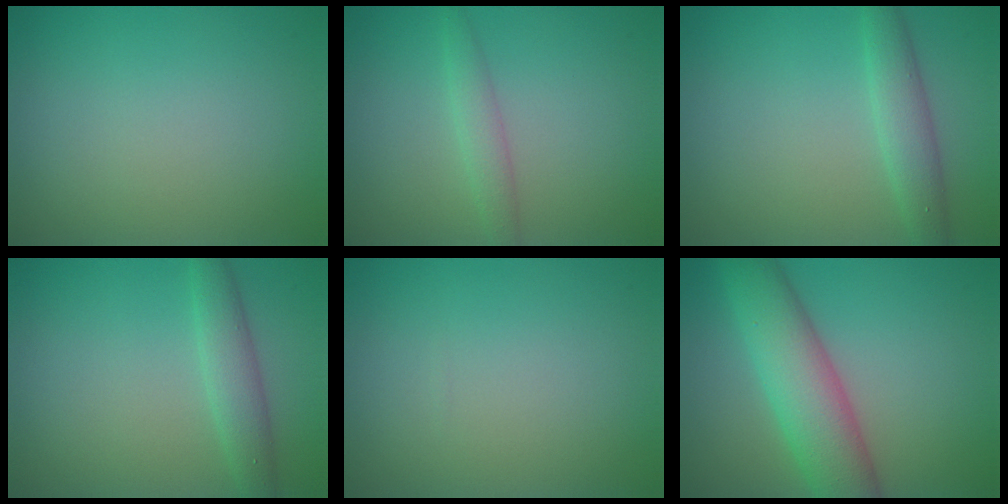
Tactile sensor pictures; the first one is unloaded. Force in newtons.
{"total": 1.7, "press": 1.7, "slide": 0.0}
{"total": 2.6, "press": 2.6, "slide": 0.1}
{"total": 2.6, "press": 2.6, "slide": 0.1}
{"total": 0.0}
{"total": 7.3, "press": 7.3, "slide": 0.2}